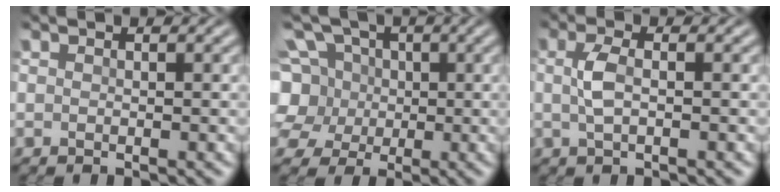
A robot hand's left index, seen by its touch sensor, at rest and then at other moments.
{"total": 8.7, "force": [0.9, 7.9, 3.5], "torque": [-0.108, 0.037, -0.017]}
{"total": 2.3, "force": [0.0, 0.8, 2.1], "torque": [-0.049, 0.002, -0.001]}